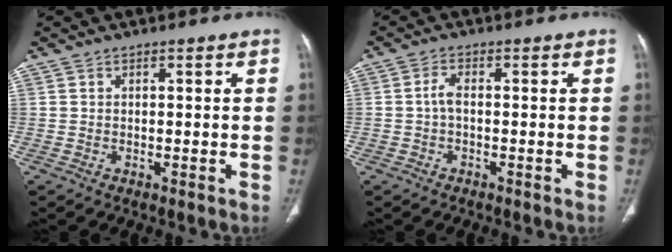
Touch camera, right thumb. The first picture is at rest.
{"total": 2.4, "force": [-0.4, 1.2, 2.0], "torque": [-0.043, 0.006, -0.011]}